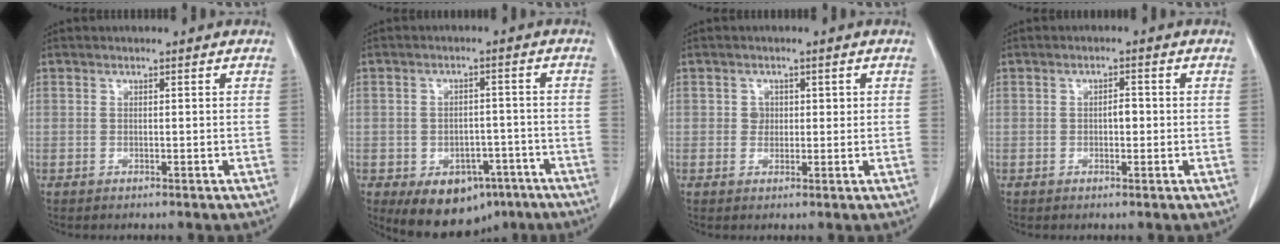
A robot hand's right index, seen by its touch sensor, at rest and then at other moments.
{"total": 9.7, "force": [-5.5, 6.5, 4.7], "torque": [-0.056, 0.013, -0.070]}
{"total": 1.9, "force": [0.4, 1.7, 0.7], "torque": [-0.006, 0.004, 0.005]}
{"total": 1.3, "force": [-0.1, 0.6, 1.1], "torque": [-0.016, 0.003, -0.002]}